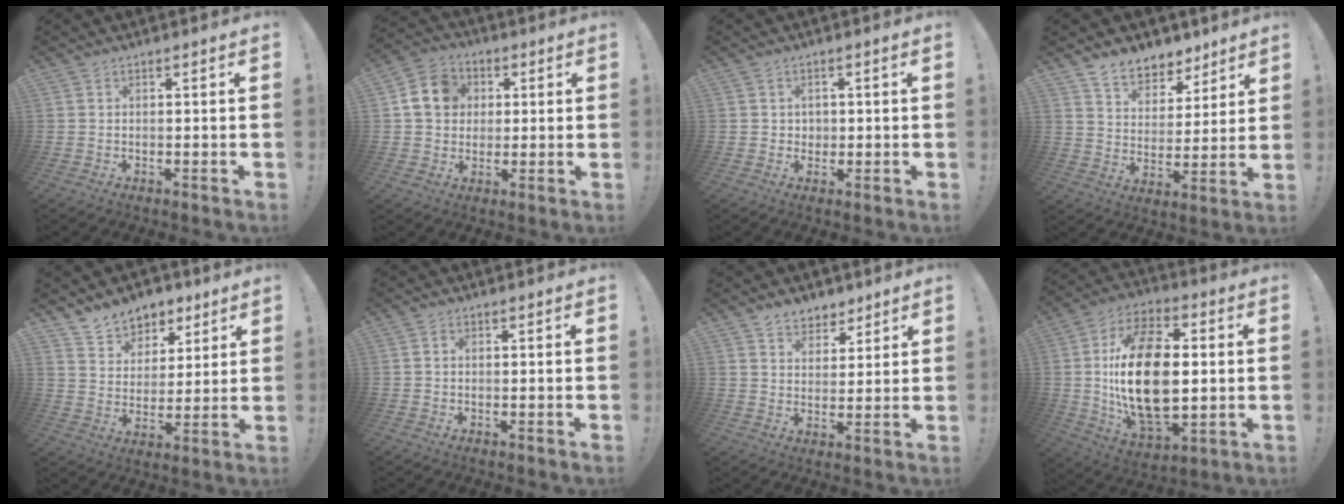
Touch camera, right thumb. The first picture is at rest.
{"total": 11.3, "force": [2.7, 9.8, 4.9], "torque": [-0.073, 0.007, 0.060]}
{"total": 2.6, "force": [0.8, 2.4, 0.4], "torque": [-0.001, -0.004, 0.012]}
{"total": 8.9, "force": [7.1, 5.1, 1.6], "torque": [-0.032, -0.059, 0.138]}
{"total": 9.3, "force": [7.0, 6.0, 1.3], "torque": [-0.017, -0.056, 0.137]}
{"total": 0.7, "force": [0.0, 0.6, 0.3], "torque": [-0.009, 0.005, 0.000]}
{"total": 6.8, "force": [5.1, 4.5, 0.7], "torque": [0.001, -0.040, 0.098]}
{"total": 24.4, "force": [0.8, 14.0, 20.0], "torque": [-0.376, -0.005, 0.015]}